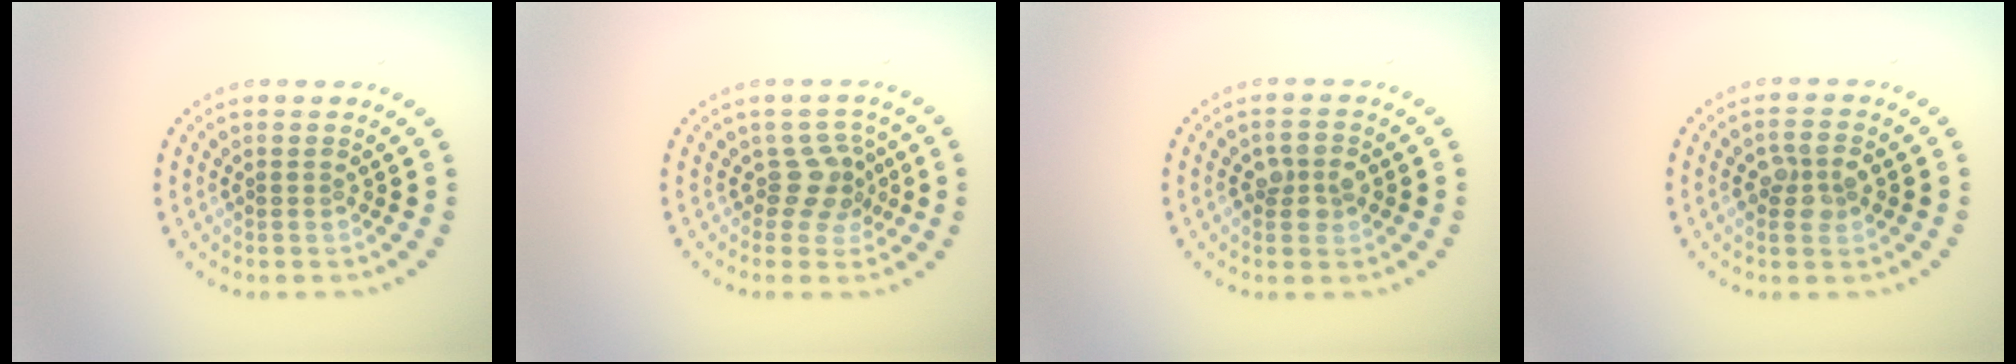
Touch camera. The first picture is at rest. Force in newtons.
{"total": 2.7, "press": 2.0, "slide": 1.7}
{"total": 2.6, "press": 2.5, "slide": 0.4}
{"total": 2.3, "press": 2.3, "slide": 0.2}